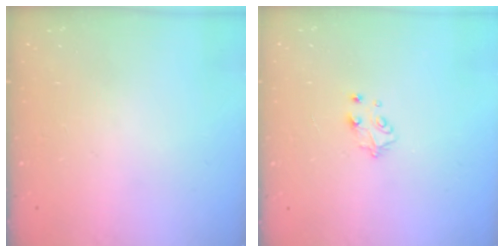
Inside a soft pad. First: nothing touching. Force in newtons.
{"total": 5.4, "press": 5.4, "slide": 0.4}